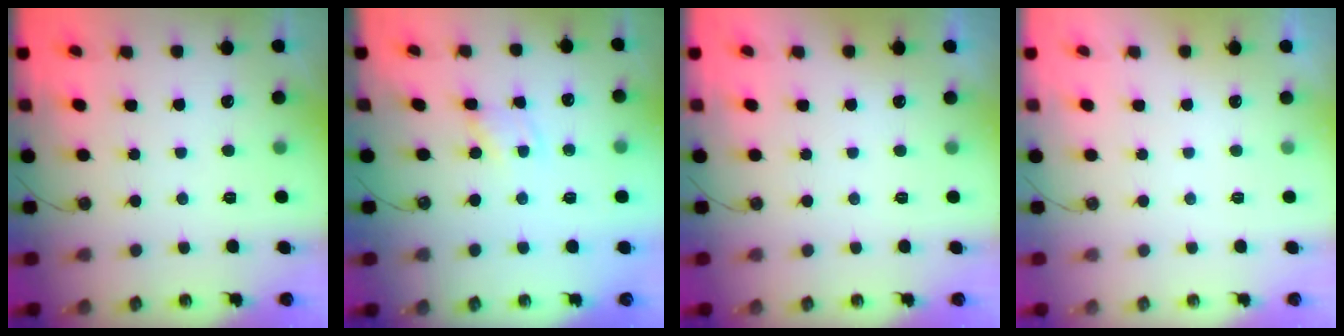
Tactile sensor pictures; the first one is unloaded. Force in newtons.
{"total": 1.2, "press": 1.2, "slide": 0.1}
{"total": 0.0}
{"total": 0.0}